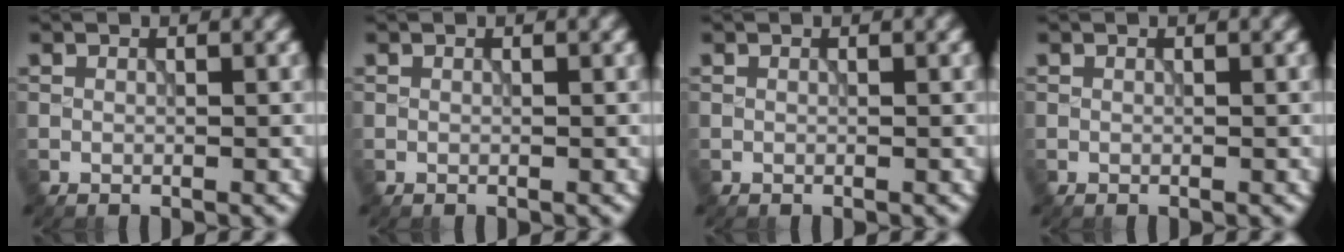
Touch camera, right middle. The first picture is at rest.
{"total": 0.0}
{"total": 0.0}
{"total": 0.0}